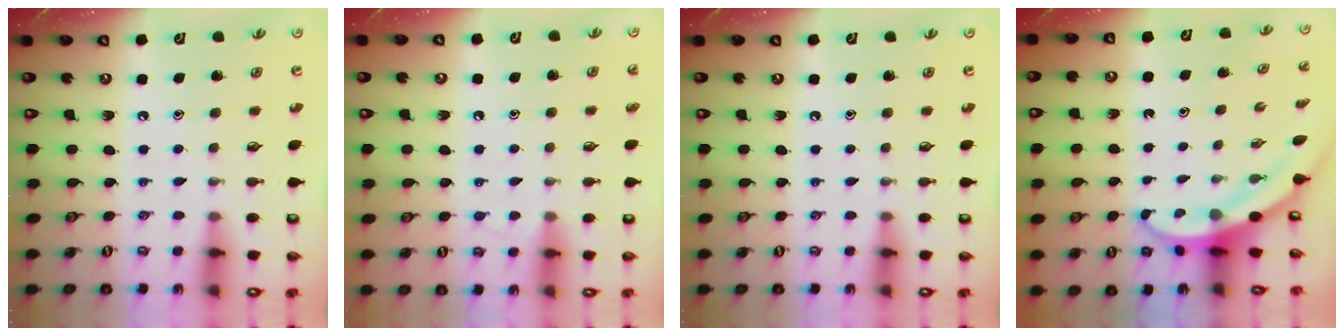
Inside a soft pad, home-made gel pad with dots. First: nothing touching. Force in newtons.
{"total": 4.4, "press": 4.4, "slide": 0.5}
{"total": 0.0}
{"total": 3.4, "press": 3.4, "slide": 0.1}